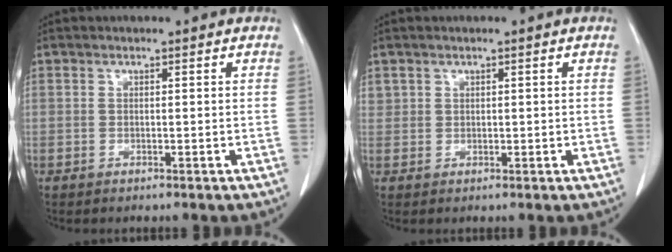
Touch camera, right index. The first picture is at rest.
{"total": 1.5, "force": [0.7, 1.2, 0.3], "torque": [0.003, 0.005, 0.012]}